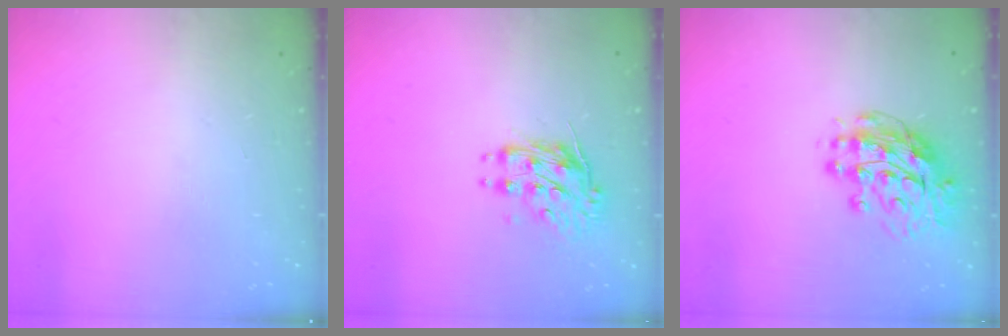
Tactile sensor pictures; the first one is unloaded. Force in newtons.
{"total": 8.9, "press": 8.9, "slide": 0.3}
{"total": 13.7, "press": 13.6, "slide": 1.5}